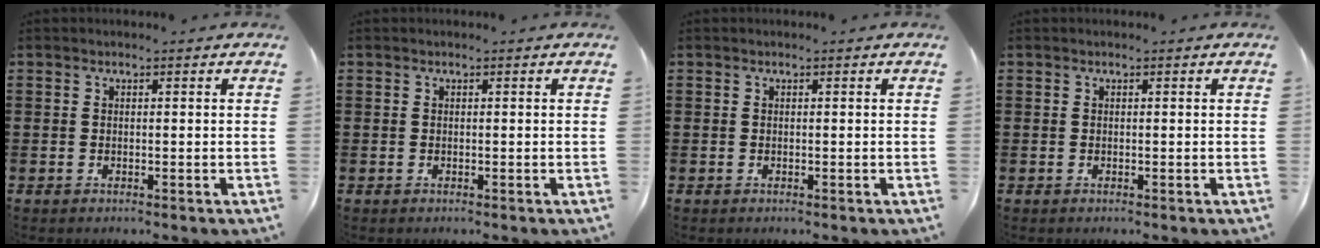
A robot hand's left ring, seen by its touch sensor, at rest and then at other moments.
{"total": 0.0}
{"total": 0.0}
{"total": 0.0}